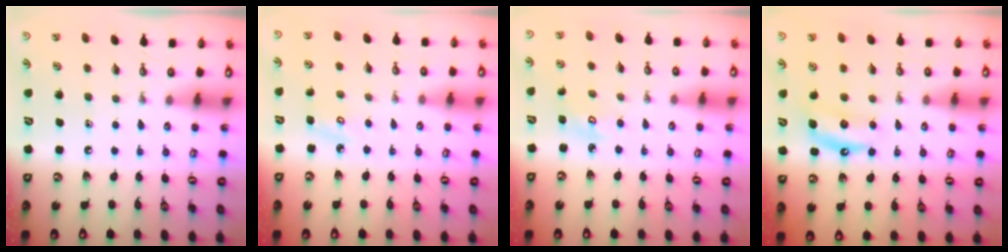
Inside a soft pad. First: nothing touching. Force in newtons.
{"total": 3.6, "press": 3.6, "slide": 0.3}
{"total": 3.1, "press": 3.1, "slide": 0.3}
{"total": 6.0, "press": 6.0, "slide": 0.6}